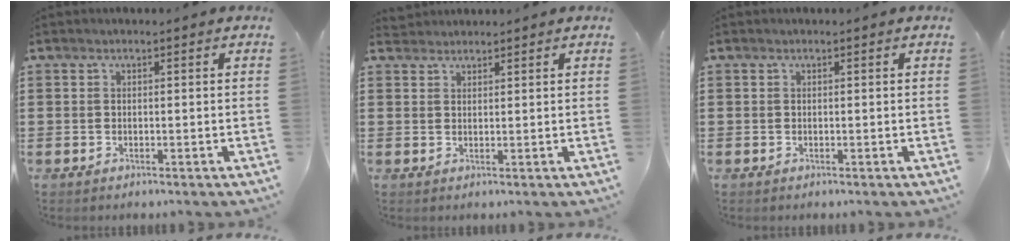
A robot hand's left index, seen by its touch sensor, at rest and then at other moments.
{"total": 1.6, "force": [1.5, 0.4, -0.1], "torque": [-0.001, 0.003, 0.031]}
{"total": 0.0}